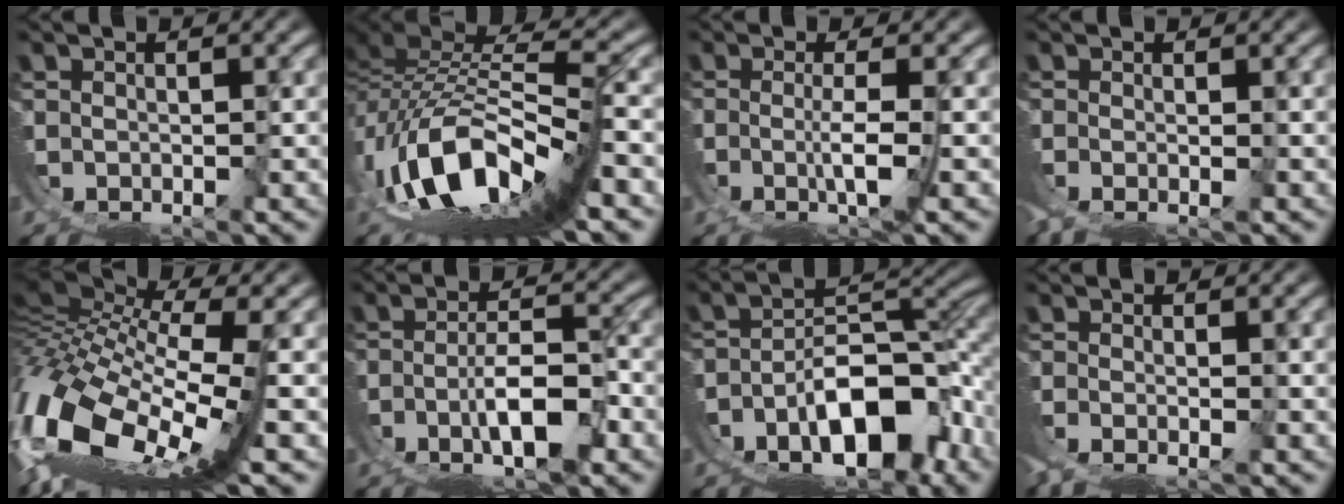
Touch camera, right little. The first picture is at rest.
{"total": 14.2, "force": [0.8, 7.4, 12.1], "torque": [-0.226, -0.030, 0.029]}
{"total": 3.8, "force": [0.8, 0.0, 3.7], "torque": [-0.065, -0.015, 0.025]}
{"total": 2.4, "force": [-1.1, 0.7, 2.1], "torque": [-0.042, -0.010, -0.010]}
{"total": 14.7, "force": [0.7, 8.1, 12.3], "torque": [-0.261, -0.033, 0.030]}
{"total": 6.9, "force": [-1.1, 3.5, 5.9], "torque": [-0.096, -0.023, -0.004]}
{"total": 12.8, "force": [-3.6, 8.8, 8.5], "torque": [-0.159, -0.028, -0.048]}
{"total": 2.7, "force": [-1.2, 0.6, 2.4], "torque": [-0.050, -0.014, -0.009]}